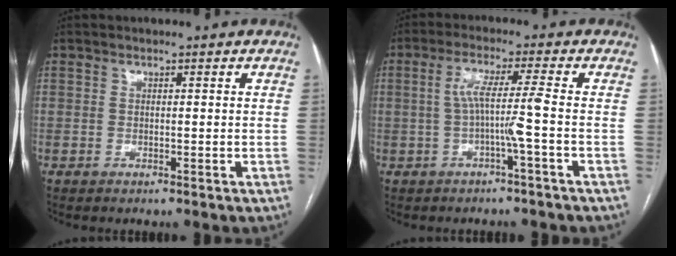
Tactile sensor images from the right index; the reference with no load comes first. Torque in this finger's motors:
{"motor_torque": [0.83, -0.07, 0.43, 0.09]}